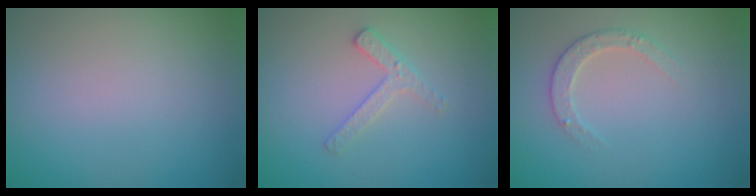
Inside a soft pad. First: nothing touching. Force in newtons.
{"total": 1.9, "press": 1.8, "slide": 0.4}
{"total": 2.1, "press": 2.1, "slide": 0.3}